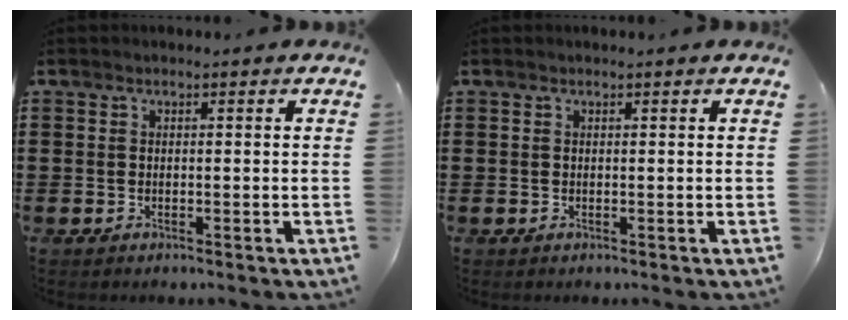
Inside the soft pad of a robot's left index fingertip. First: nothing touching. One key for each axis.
{"total": 0.0}